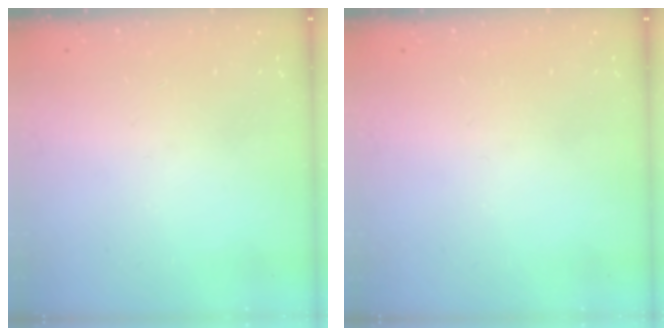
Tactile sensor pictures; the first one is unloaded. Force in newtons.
{"total": 0.0}